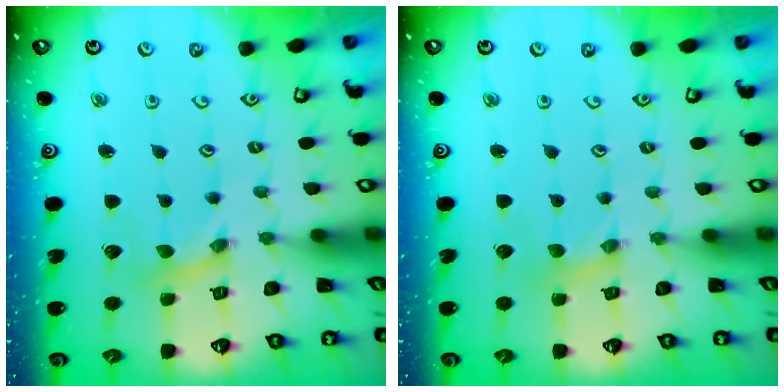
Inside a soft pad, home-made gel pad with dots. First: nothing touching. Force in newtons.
{"total": 0.7, "press": 0.7, "slide": 0.1}